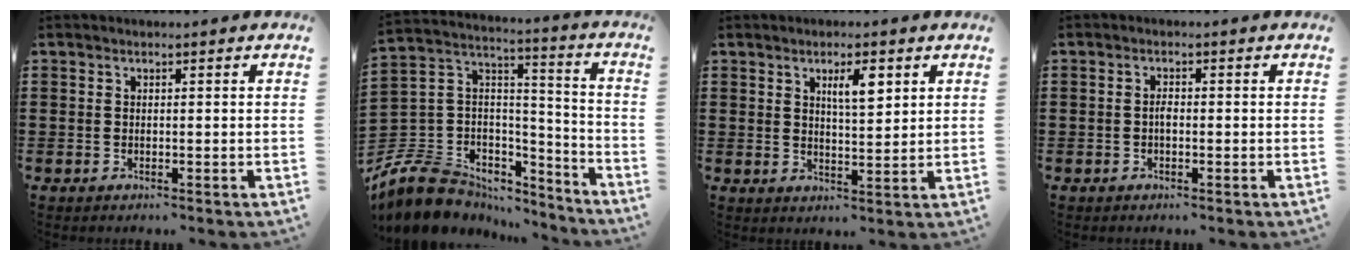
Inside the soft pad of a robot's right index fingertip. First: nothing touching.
{"total": 9.2, "force": [-6.0, 6.6, 2.3], "torque": [-0.087, -0.001, -0.115]}
{"total": 4.2, "force": [2.1, 1.2, 3.5], "torque": [-0.057, 0.001, 0.030]}
{"total": 1.4, "force": [-0.3, 0.5, 1.2], "torque": [-0.025, 0.000, -0.006]}